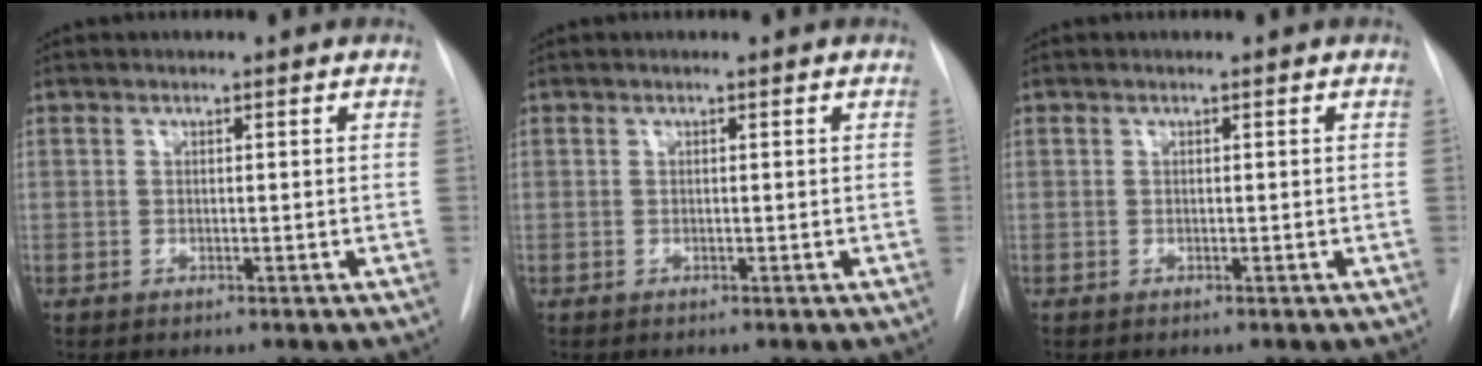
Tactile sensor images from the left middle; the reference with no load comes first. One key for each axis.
{"total": 0.0}
{"total": 0.0}